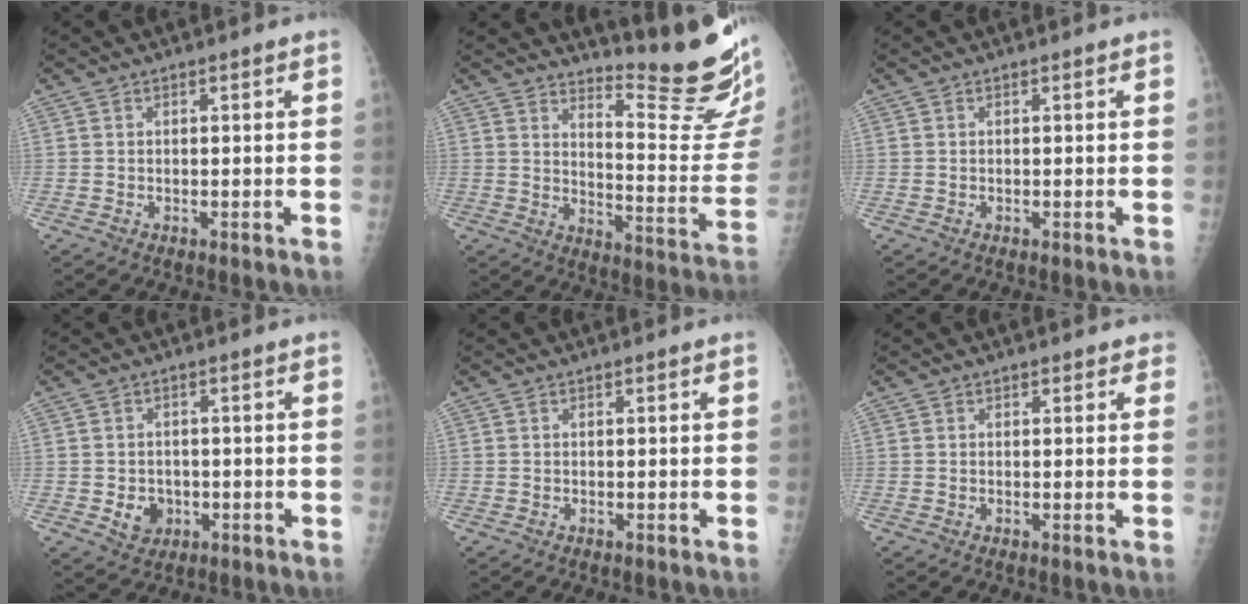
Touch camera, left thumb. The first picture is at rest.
{"total": 18.6, "force": [16.3, 1.8, 8.8], "torque": [-0.100, -0.191, 0.214]}
{"total": 0.0}
{"total": 4.4, "force": [-1.0, 3.8, 2.0], "torque": [-0.013, 0.004, -0.007]}
{"total": 0.0}
{"total": 1.2, "force": [0.8, 0.9, 0.2], "torque": [0.017, -0.003, 0.004]}